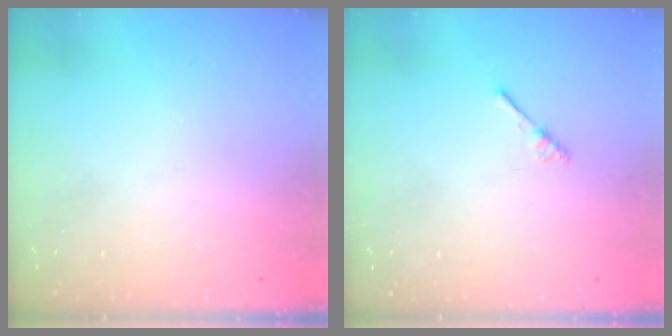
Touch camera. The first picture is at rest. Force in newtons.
{"total": 3.0, "press": 3.0, "slide": 0.3}